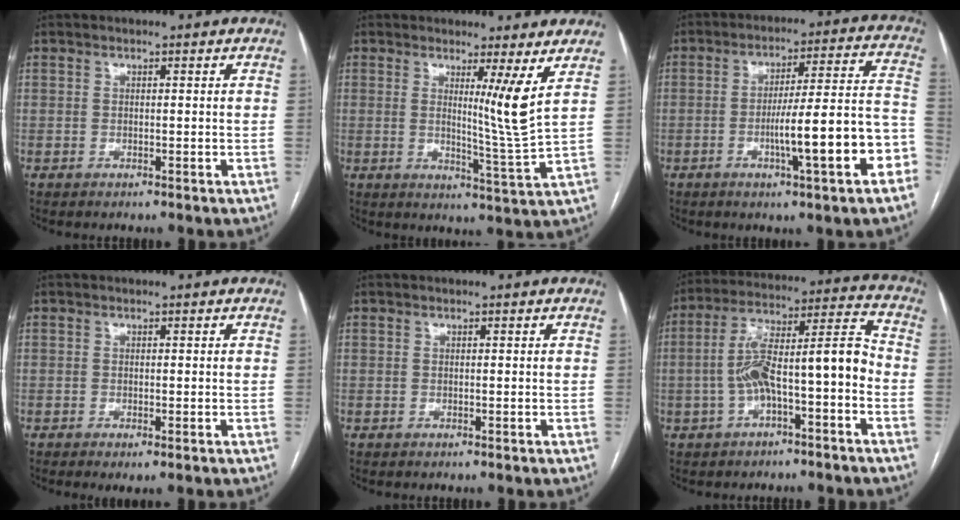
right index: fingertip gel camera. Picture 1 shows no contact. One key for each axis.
{"total": 6.4, "fx": 2.6, "fy": -1.9, "fz": 5.5, "tx": -0.088, "ty": -0.027, "tz": 0.046}
{"total": 13.9, "fx": -5.1, "fy": 1.0, "fz": 12.9, "tx": -0.182, "ty": 0.020, "tz": -0.067}
{"total": 1.3, "fx": -0.6, "fy": 0.3, "fz": 1.2, "tx": -0.019, "ty": -0.004, "tz": -0.007}
{"total": 0.0}
{"total": 12.2, "fx": -2.7, "fy": 2.8, "fz": 11.6, "tx": -0.200, "ty": 0.050, "tz": -0.036}